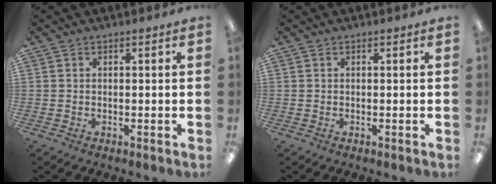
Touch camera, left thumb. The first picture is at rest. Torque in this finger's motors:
{"motor_torque": [0.00, 0.00, -0.09, 0.09, 0.00]}